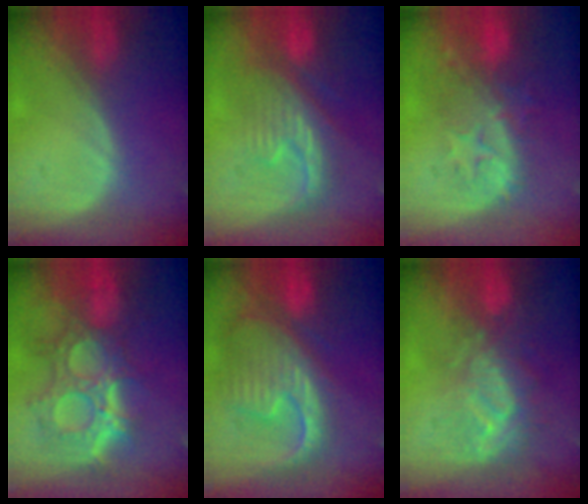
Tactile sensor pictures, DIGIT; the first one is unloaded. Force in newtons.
{"total": 8.0, "press": 7.9, "slide": 1.1}
{"total": 9.9, "press": 8.7, "slide": 4.7}
{"total": 11.9, "press": 10.6, "slide": 5.4}
{"total": 12.6, "press": 10.8, "slide": 6.5}
{"total": 9.4, "press": 8.5, "slide": 4.1}